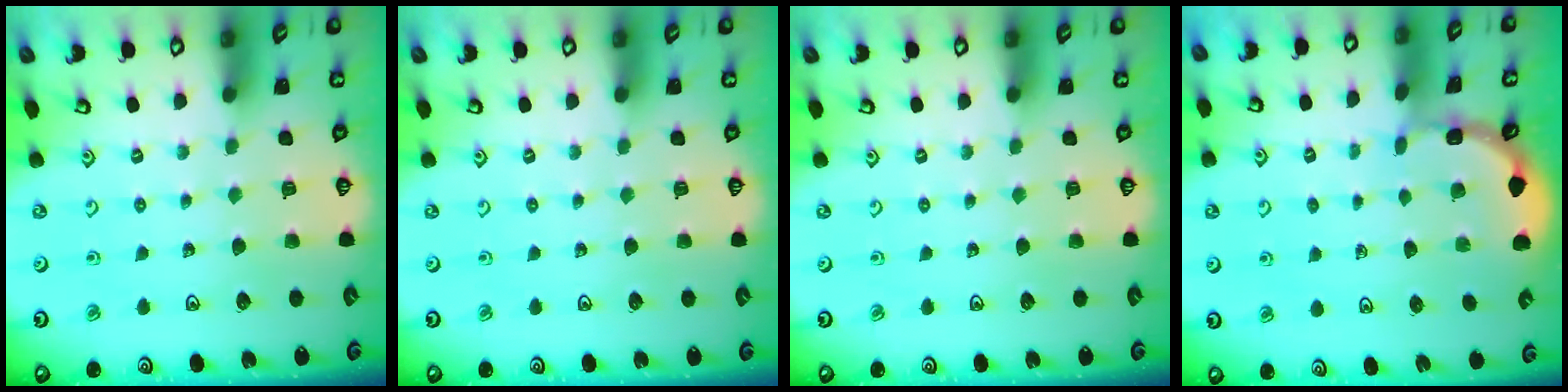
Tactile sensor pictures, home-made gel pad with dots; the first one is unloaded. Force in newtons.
{"total": 0.0}
{"total": 0.0}
{"total": 1.3, "press": 1.3, "slide": 0.1}